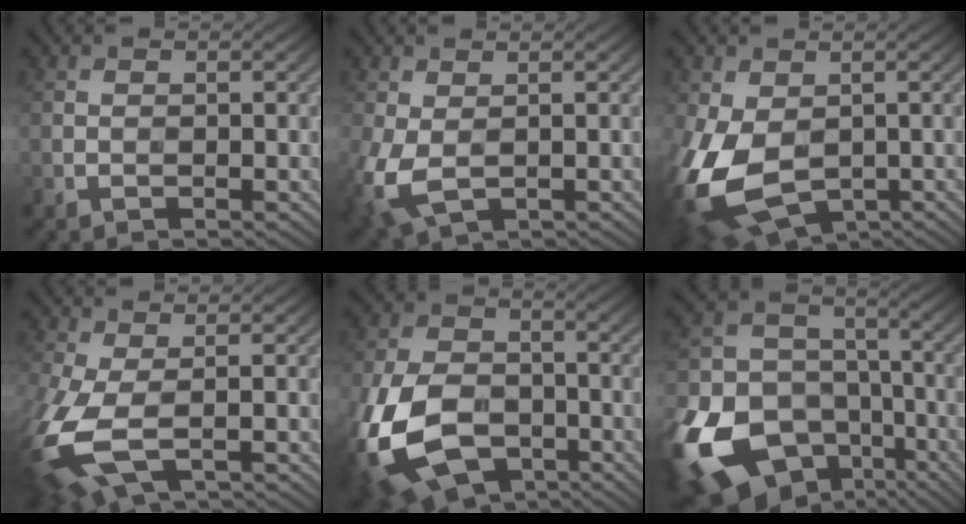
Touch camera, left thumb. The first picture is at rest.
{"total": 5.8, "force": [-1.1, 3.6, 4.4], "torque": [-0.131, -0.017, -0.021]}
{"total": 13.6, "force": [-3.5, 8.5, 10.0], "torque": [-0.261, -0.038, -0.056]}
{"total": 9.8, "force": [-2.4, 4.9, 8.1], "torque": [-0.222, -0.023, -0.045]}
{"total": 17.2, "force": [-7.2, 11.1, 11.0], "torque": [-0.294, -0.051, -0.131]}
{"total": 20.1, "force": [-9.6, 14.2, 10.5], "torque": [-0.277, -0.051, -0.140]}